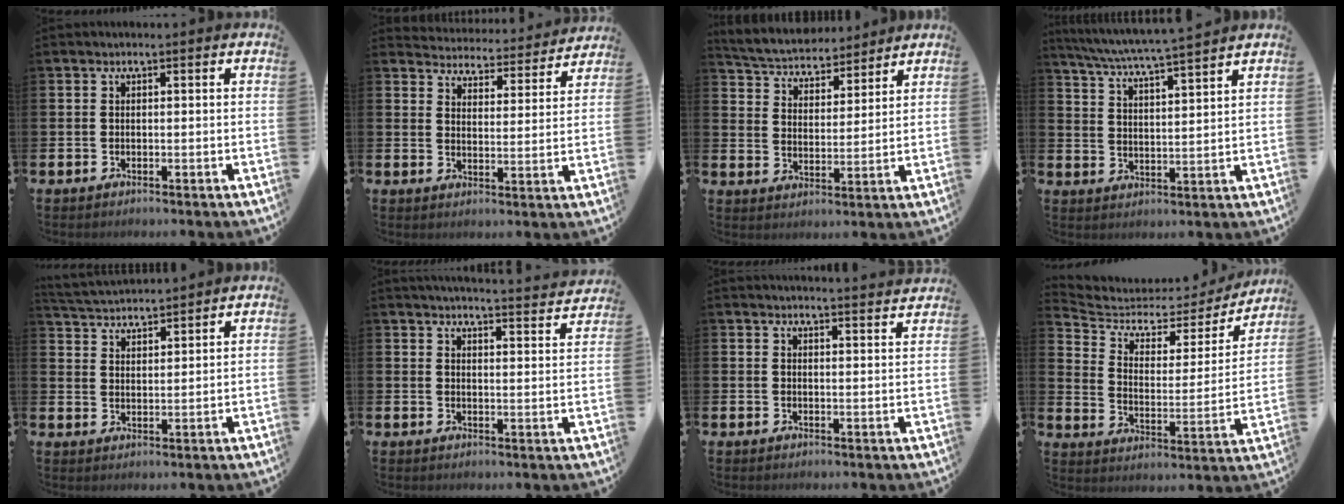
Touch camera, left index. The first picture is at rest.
{"total": 4.6, "force": [4.6, 0.6, 0.0], "torque": [-0.014, -0.044, 0.076]}
{"total": 4.9, "force": [4.7, 1.3, 0.2], "torque": [-0.035, -0.036, 0.080]}
{"total": 5.9, "force": [5.6, -0.5, 1.9], "torque": [-0.059, -0.039, 0.096]}
{"total": 3.8, "force": [3.8, 0.3, -0.1], "torque": [-0.019, -0.023, 0.068]}
{"total": 4.3, "force": [4.2, -0.4, 0.4], "torque": [-0.005, -0.036, 0.070]}
{"total": 3.1, "force": [3.1, -0.3, -0.1], "torque": [0.010, -0.026, 0.053]}
{"total": 5.4, "force": [4.5, 2.6, 1.7], "torque": [-0.062, -0.036, 0.068]}